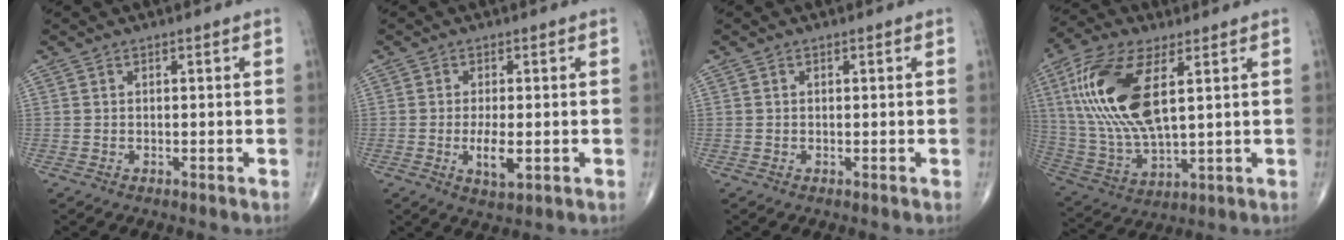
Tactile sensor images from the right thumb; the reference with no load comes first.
{"total": 4.9, "force": [-1.0, 1.8, 4.5], "torque": [-0.082, -0.010, -0.016]}
{"total": 0.0}
{"total": 19.3, "force": [5.3, 8.2, 16.6], "torque": [-0.360, -0.014, 0.104]}